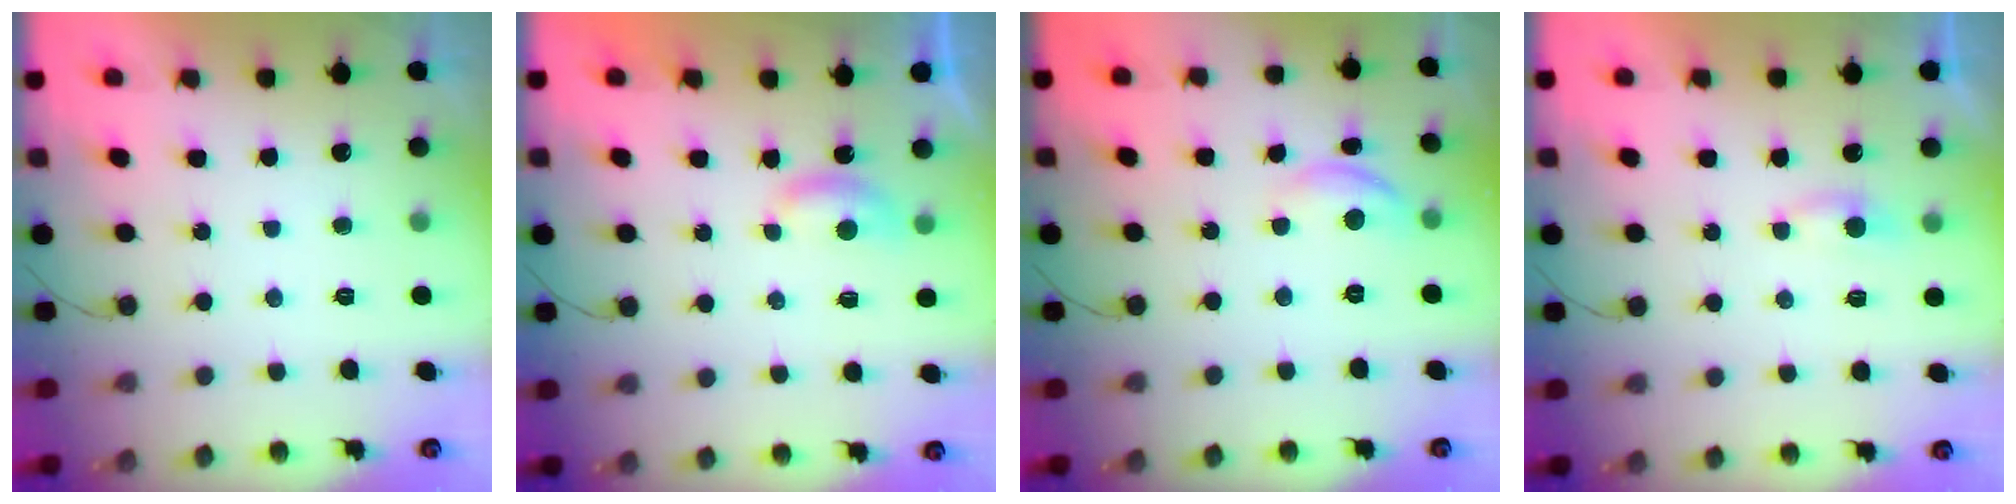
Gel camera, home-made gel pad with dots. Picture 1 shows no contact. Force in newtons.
{"total": 4.0, "press": 3.9, "slide": 0.5}
{"total": 6.9, "press": 6.8, "slide": 0.7}
{"total": 3.2, "press": 3.1, "slide": 0.5}